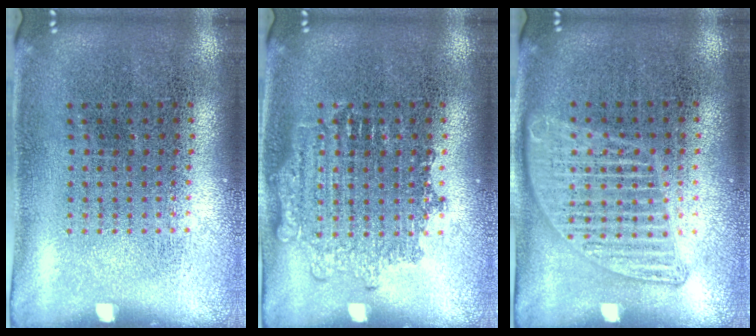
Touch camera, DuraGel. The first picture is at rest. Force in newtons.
{"total": 2.0, "press": 1.9, "slide": 0.4}
{"total": 1.3, "press": 1.3, "slide": 0.2}